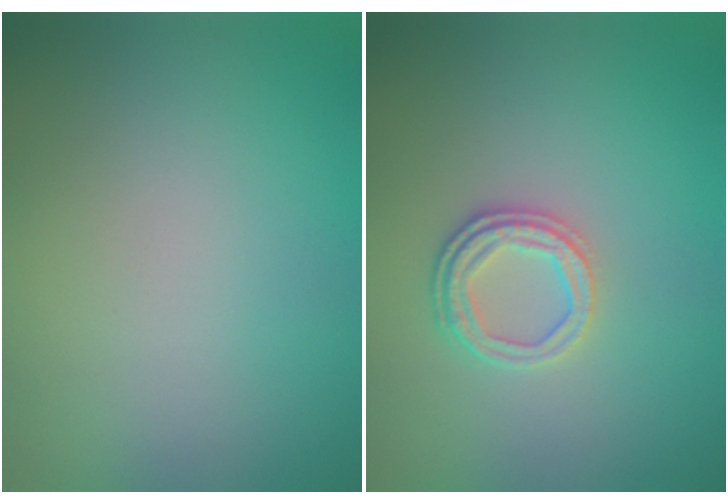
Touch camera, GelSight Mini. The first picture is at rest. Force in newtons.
{"total": 2.6, "press": 2.3, "slide": 1.3}